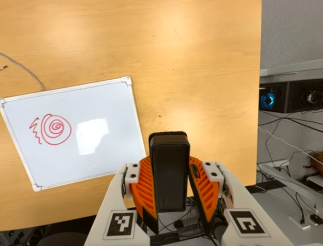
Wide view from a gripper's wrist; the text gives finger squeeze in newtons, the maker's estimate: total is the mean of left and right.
{"total": 7.6, "left": 6.9, "right": 8.3}